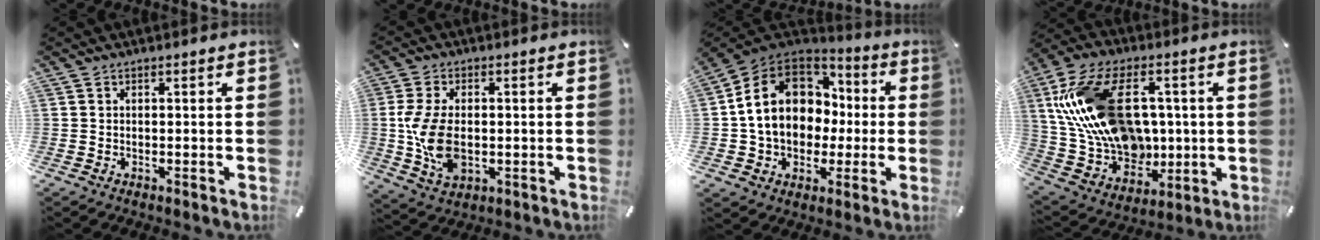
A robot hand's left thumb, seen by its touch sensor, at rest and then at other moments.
{"total": 11.1, "force": [-0.7, 6.9, 8.7], "torque": [-0.208, -0.006, -0.013]}
{"total": 15.0, "force": [0.2, 12.9, 7.7], "torque": [-0.160, 0.010, 0.009]}
{"total": 23.2, "force": [5.9, 16.2, 15.6], "torque": [-0.325, -0.019, 0.109]}